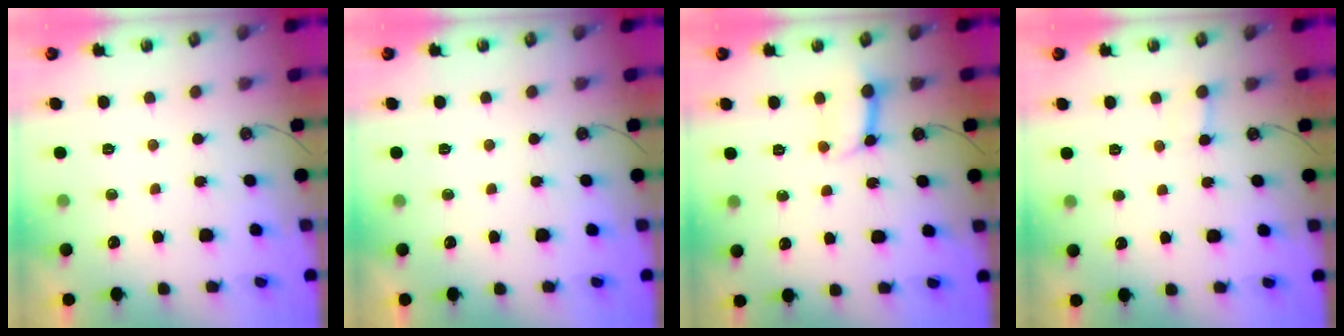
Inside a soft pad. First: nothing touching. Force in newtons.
{"total": 0.0}
{"total": 8.5, "press": 8.4, "slide": 1.1}
{"total": 2.8, "press": 2.8, "slide": 0.4}